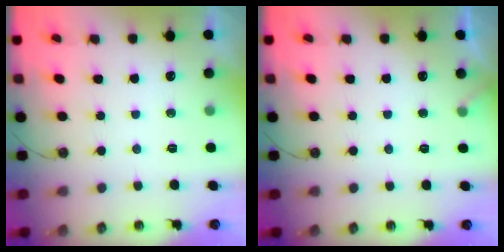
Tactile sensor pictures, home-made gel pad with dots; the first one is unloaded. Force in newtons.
{"total": 4.4, "press": 4.4, "slide": 0.3}